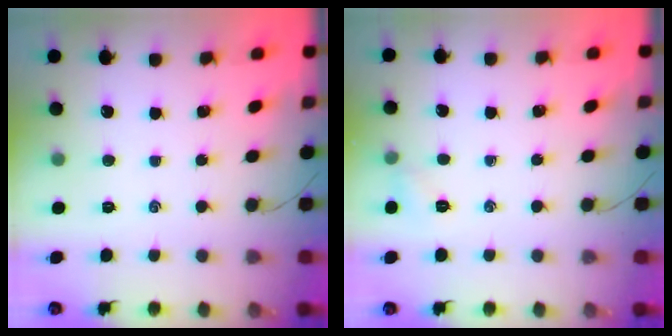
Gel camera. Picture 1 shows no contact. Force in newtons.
{"total": 4.8, "press": 4.5, "slide": 1.4}